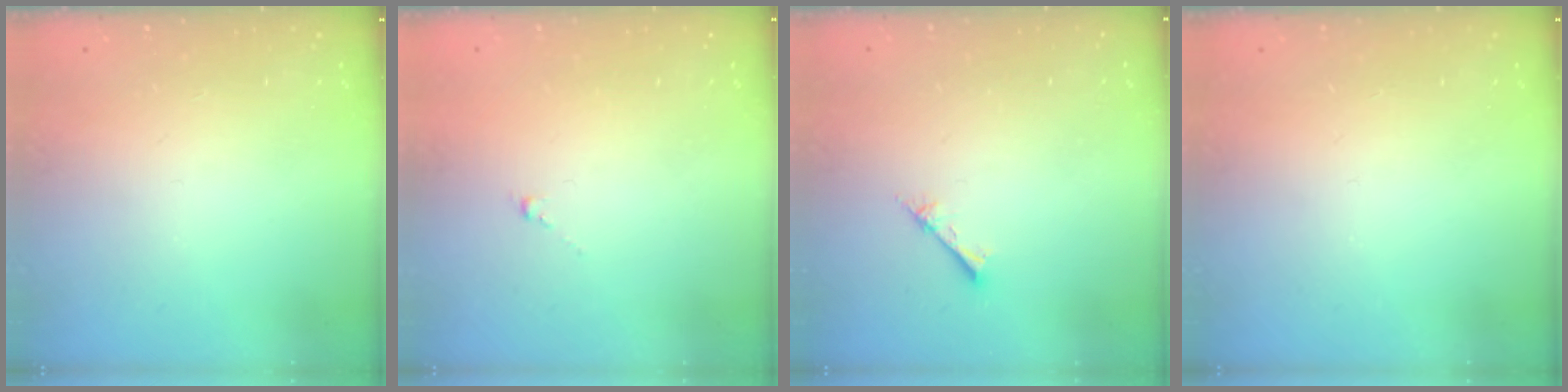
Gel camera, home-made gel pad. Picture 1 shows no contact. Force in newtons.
{"total": 0.5, "press": 0.3, "slide": 0.4}
{"total": 2.3, "press": 2.3, "slide": 0.3}
{"total": 0.0}